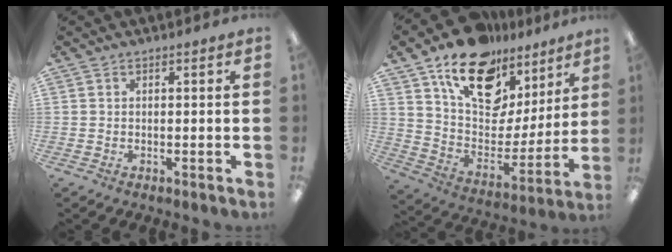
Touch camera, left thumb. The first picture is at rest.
{"total": 19.5, "force": [13.2, 11.1, 9.1], "torque": [-0.156, -0.081, 0.238]}